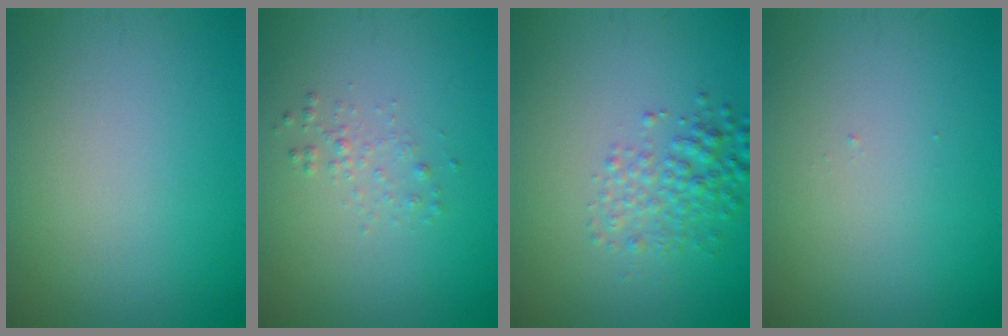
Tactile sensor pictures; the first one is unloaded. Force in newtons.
{"total": 1.1, "press": 1.1, "slide": 0.0}
{"total": 2.9, "press": 2.9, "slide": 0.0}
{"total": 0.0}